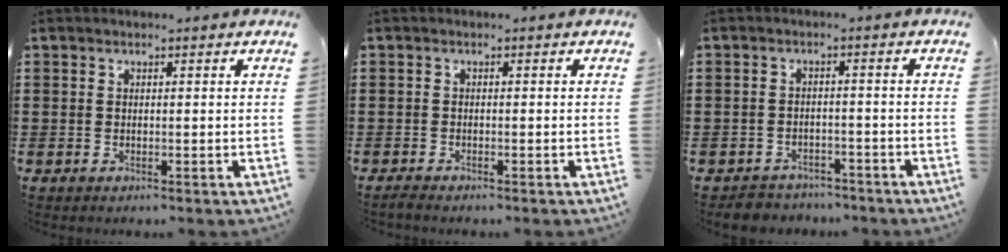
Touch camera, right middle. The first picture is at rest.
{"total": 0.7, "force": [-0.7, 0.1, 0.2], "torque": [-0.007, -0.004, -0.013]}
{"total": 2.9, "force": [-2.8, 0.7, -0.2], "torque": [-0.005, 0.003, -0.063]}